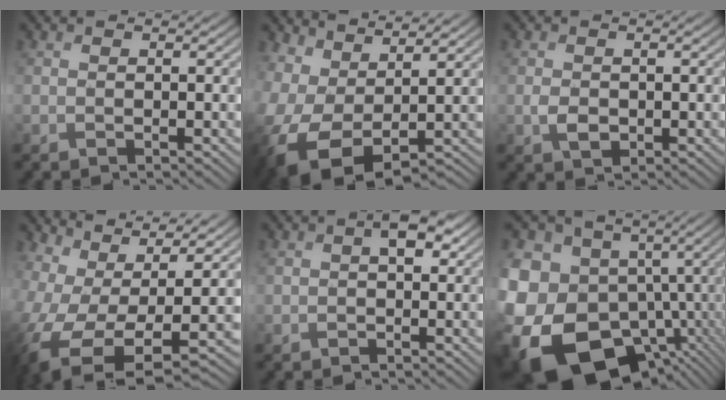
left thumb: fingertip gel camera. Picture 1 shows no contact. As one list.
[{"total": 11.3, "force": [2.1, 6.7, 8.9], "torque": [-0.228, -0.036, 0.060]}, {"total": 2.1, "force": [-0.4, 1.6, 1.3], "torque": [-0.033, -0.006, -0.008]}, {"total": 14.5, "force": [-1.9, 7.5, 12.2], "torque": [-0.299, -0.045, -0.006]}, {"total": 2.5, "force": [0.1, 1.3, 2.1], "torque": [-0.031, 0.008, -0.004]}, {"total": 21.9, "force": [-5.0, 17.4, 12.4], "torque": [-0.318, -0.044, -0.075]}]